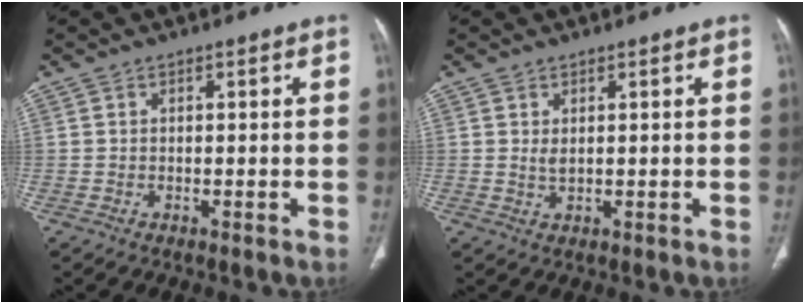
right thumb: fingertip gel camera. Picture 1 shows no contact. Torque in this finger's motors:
{"motor_torque": [0.21, 0.04, 0.00, -0.34, -0.01]}